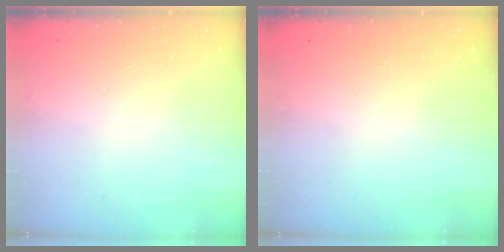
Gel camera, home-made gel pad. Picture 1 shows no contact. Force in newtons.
{"total": 0.0}